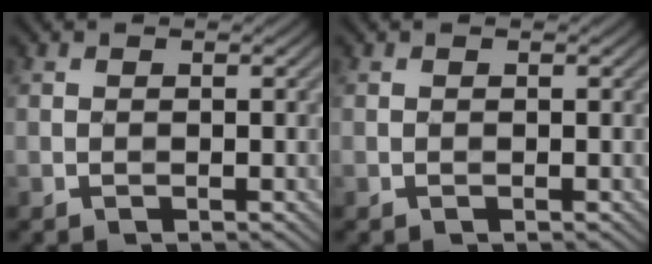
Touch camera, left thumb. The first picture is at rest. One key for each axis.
{"total": 0.0}